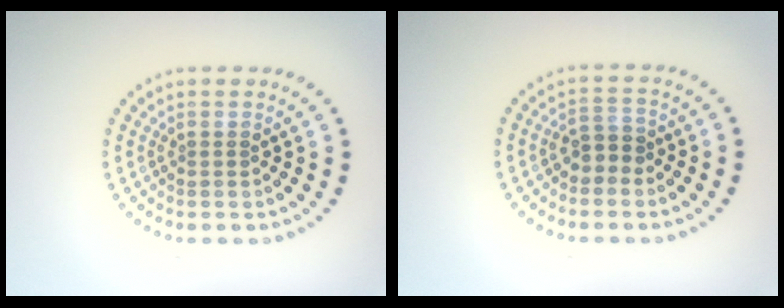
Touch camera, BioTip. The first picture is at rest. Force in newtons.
{"total": 1.9, "press": 1.8, "slide": 0.7}